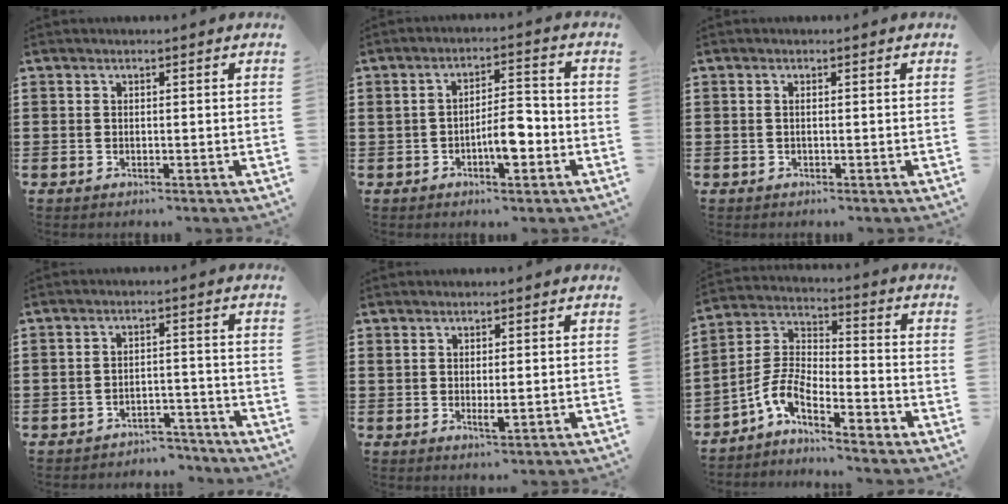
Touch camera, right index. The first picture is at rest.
{"total": 6.1, "force": [-2.1, 2.4, 5.1], "torque": [-0.084, 0.009, -0.043]}
{"total": 0.6, "force": [-0.1, 0.0, 0.5], "torque": [-0.009, -0.002, -0.002]}
{"total": 3.3, "force": [-3.2, 0.5, 0.5], "torque": [-0.012, 0.004, -0.066]}
{"total": 1.7, "force": [0.1, 0.3, 1.6], "torque": [-0.031, -0.004, 0.003]}
{"total": 5.9, "force": [-4.7, 1.5, 3.2], "torque": [-0.100, -0.024, -0.105]}